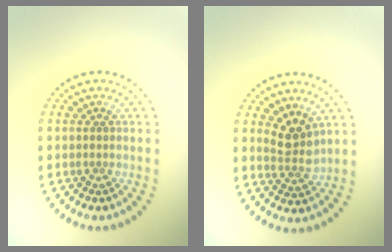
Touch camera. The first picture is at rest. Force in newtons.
{"total": 2.7, "press": 2.4, "slide": 1.3}